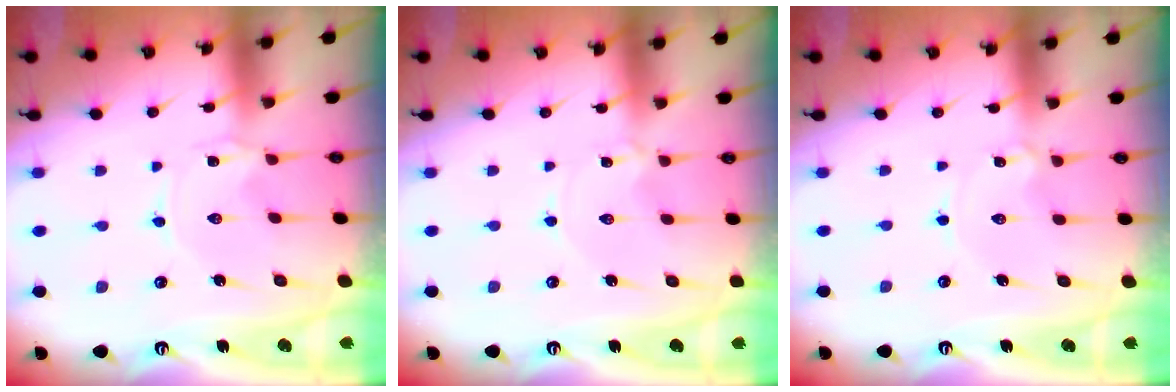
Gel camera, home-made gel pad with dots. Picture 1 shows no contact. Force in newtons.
{"total": 0.6, "press": 0.6, "slide": 0.1}
{"total": 0.8, "press": 0.8, "slide": 0.1}